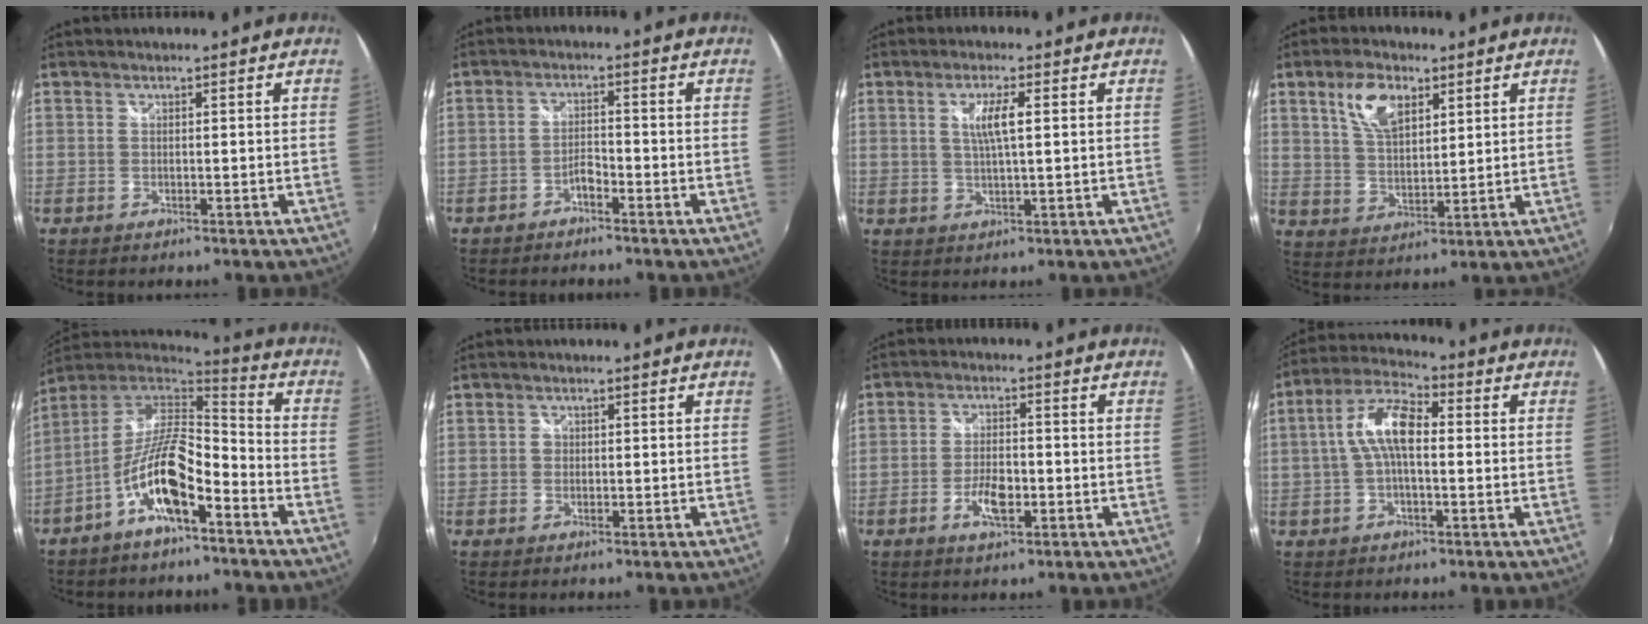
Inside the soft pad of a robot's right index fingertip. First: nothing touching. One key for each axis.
{"total": 2.2, "fx": -1.9, "fy": 0.7, "fz": 1.1, "tx": -0.023, "ty": 0.007, "tz": -0.032}
{"total": 4.3, "fx": 1.0, "fy": 0.6, "fz": 4.2, "tx": -0.078, "ty": -0.002, "tz": 0.018}
{"total": 8.6, "fx": 4.4, "fy": 4.4, "fz": 6.0, "tx": -0.113, "ty": 0.013, "tz": 0.085}
{"total": 14.0, "fx": -6.7, "fy": 4.6, "fz": 11.4, "tx": -0.226, "ty": 0.004, "tz": -0.125}
{"total": 1.1, "fx": -0.1, "fy": 1.0, "fz": 0.2, "tx": 0.000, "ty": 0.000, "tz": -0.005}
{"total": 5.6, "fx": -2.1, "fy": 2.3, "fz": 4.7, "tx": -0.097, "ty": 0.001, "tz": -0.035}
{"total": 8.9, "fx": 0.1, "fy": 3.6, "fz": 8.1, "tx": -0.169, "ty": 0.023, "tz": -0.003}